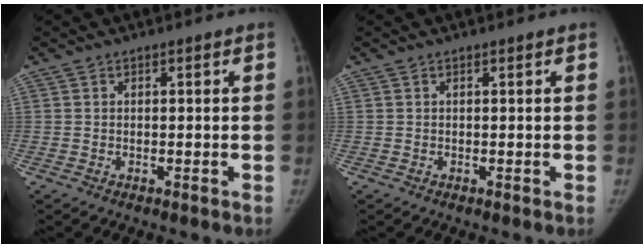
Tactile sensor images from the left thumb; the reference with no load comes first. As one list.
[{"total": 0.0}]